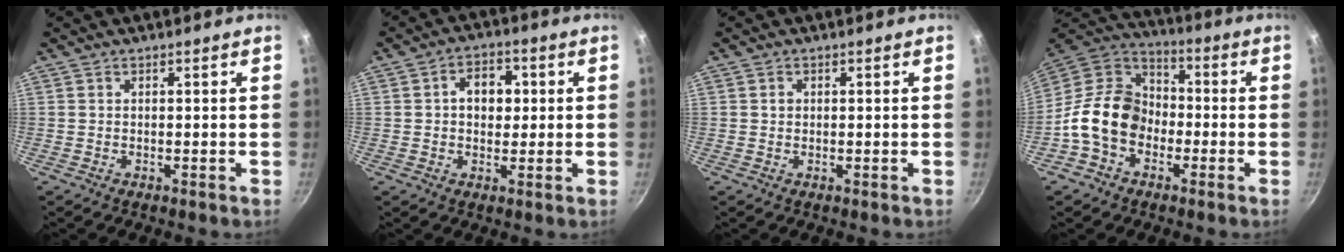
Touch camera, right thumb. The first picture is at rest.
{"total": 6.4, "force": [0.8, 4.8, 4.2], "torque": [-0.031, 0.009, 0.006]}
{"total": 0.9, "force": [0.1, 0.8, 0.3], "torque": [-0.003, 0.003, 0.002]}
{"total": 14.5, "force": [-3.9, 11.1, 8.4], "torque": [-0.105, 0.044, -0.092]}